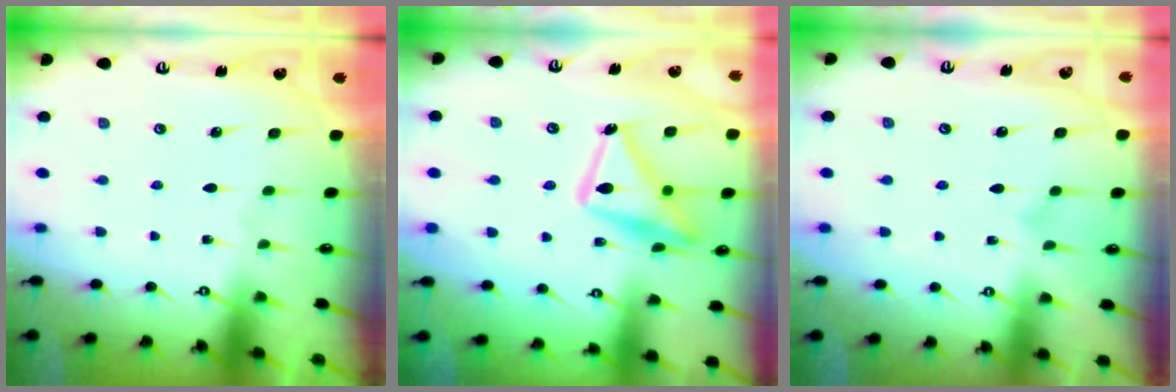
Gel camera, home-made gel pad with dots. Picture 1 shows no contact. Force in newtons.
{"total": 17.4, "press": 17.4, "slide": 0.9}
{"total": 3.7, "press": 3.7, "slide": 0.3}